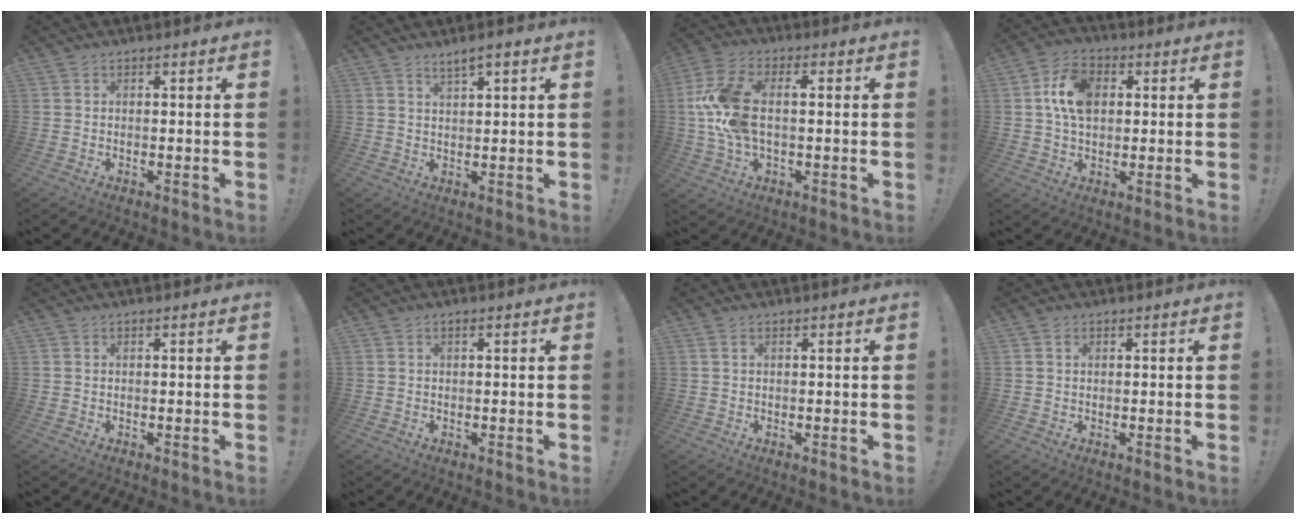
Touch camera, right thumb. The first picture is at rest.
{"total": 3.3, "force": [2.4, 0.2, 2.2], "torque": [-0.036, -0.014, 0.038]}
{"total": 13.4, "force": [0.4, 7.5, 11.1], "torque": [-0.228, 0.006, 0.008]}
{"total": 11.4, "force": [2.4, 7.8, 8.0], "torque": [-0.150, 0.011, 0.047]}
{"total": 0.0}
{"total": 0.5, "force": [0.2, 0.0, 0.5], "torque": [-0.017, 0.003, 0.003]}
{"total": 1.0, "force": [0.5, 0.3, 0.8], "torque": [-0.017, 0.001, 0.010]}
{"total": 0.9, "force": [0.5, 0.7, 0.3], "torque": [0.001, -0.002, 0.008]}